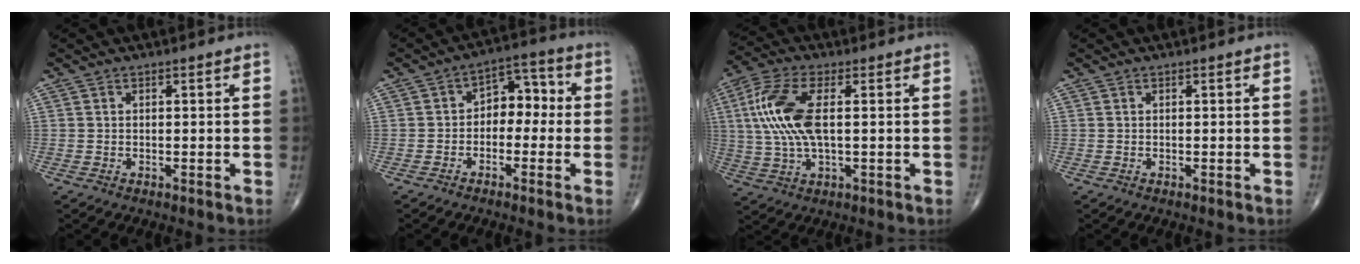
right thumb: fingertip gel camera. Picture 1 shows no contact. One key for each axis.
{"total": 7.0, "fx": -0.8, "fy": 4.9, "fz": 4.9, "tx": -0.035, "ty": 0.037, "tz": -0.029}
{"total": 12.6, "fx": 1.7, "fy": 5.2, "fz": 11.3, "tx": -0.265, "ty": 0.009, "tz": 0.032}
{"total": 0.0}